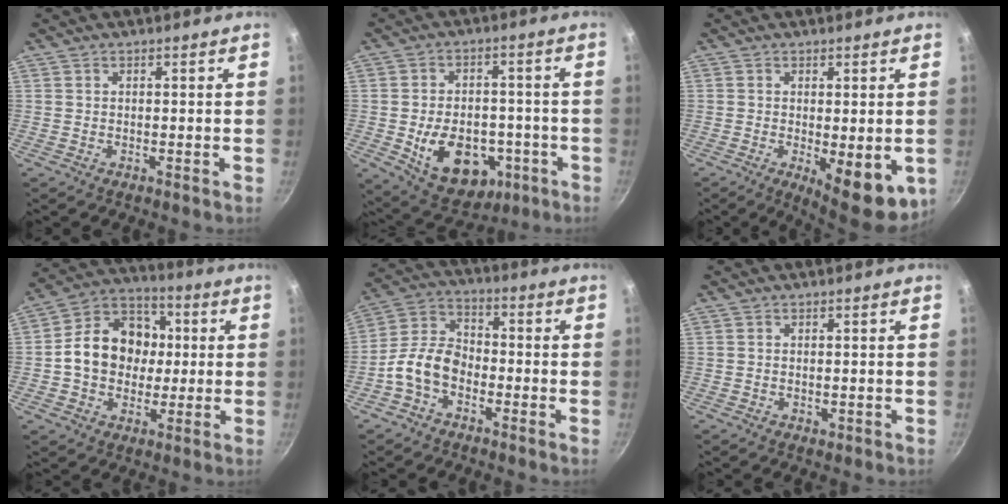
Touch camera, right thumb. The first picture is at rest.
{"total": 16.3, "force": [-4.4, 11.3, 10.8], "torque": [-0.135, 0.019, -0.045]}
{"total": 10.2, "force": [-2.2, 3.6, 9.3], "torque": [-0.106, -0.009, -0.016]}
{"total": 15.4, "force": [0.5, 12.5, 9.0], "torque": [-0.114, 0.026, -0.005]}
{"total": 9.4, "force": [-3.7, 6.3, 6.0], "torque": [-0.097, 0.043, -0.087]}
{"total": 0.8, "force": [-0.1, 0.5, 0.7], "torque": [-0.009, -0.001, -0.001]}